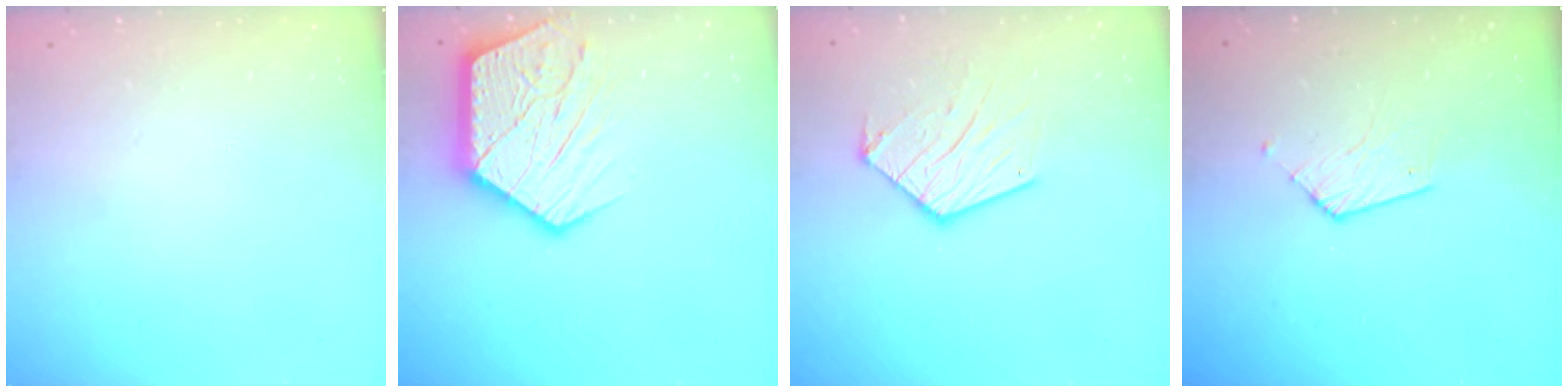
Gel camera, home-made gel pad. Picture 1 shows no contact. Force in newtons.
{"total": 22.8, "press": 22.8, "slide": 1.9}
{"total": 13.0, "press": 13.0, "slide": 0.8}
{"total": 5.9, "press": 5.8, "slide": 0.5}